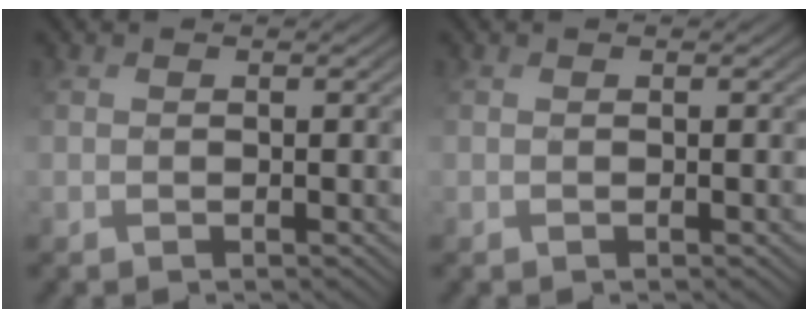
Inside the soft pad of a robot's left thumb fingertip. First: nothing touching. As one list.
[{"total": 0.0}]